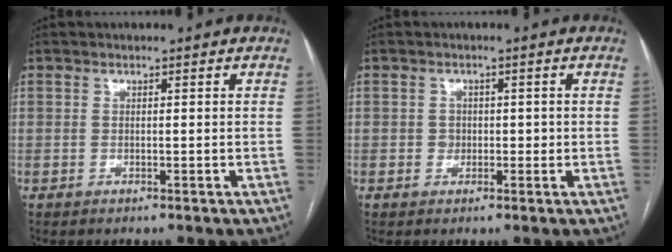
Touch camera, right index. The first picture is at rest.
{"total": 1.8, "force": [-0.2, 1.6, 0.6], "torque": [-0.006, 0.006, -0.003]}